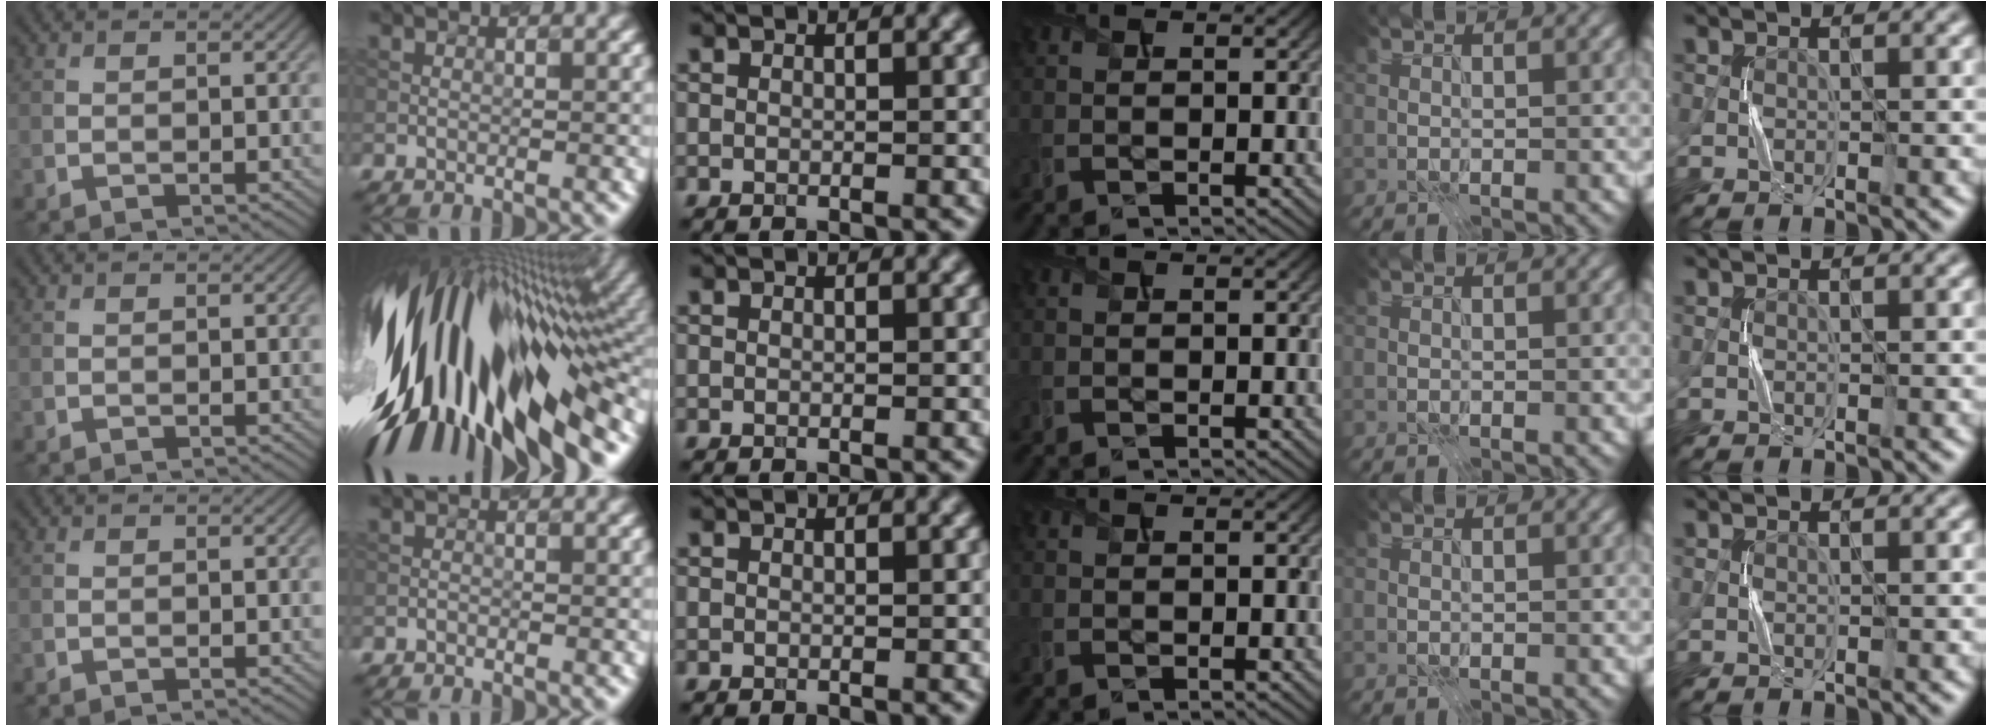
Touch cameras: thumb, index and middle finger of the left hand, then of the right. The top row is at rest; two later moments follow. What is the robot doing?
{"motion": "press", "object": "sticky note"}